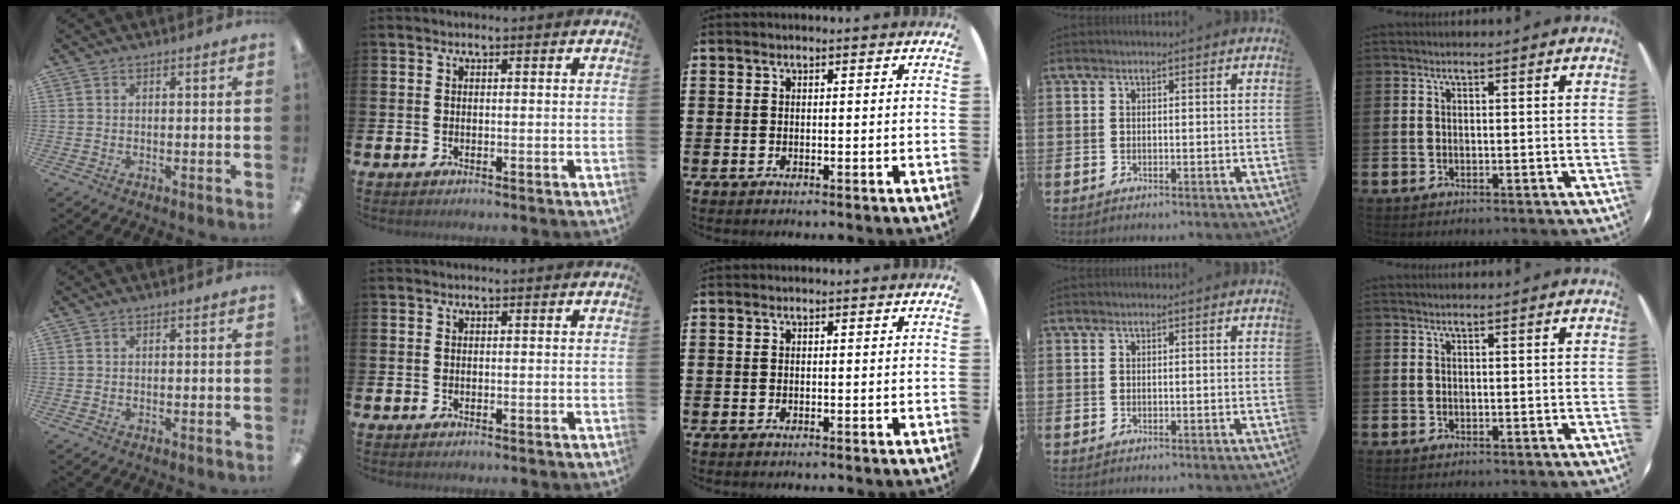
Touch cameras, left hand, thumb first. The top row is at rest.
{}